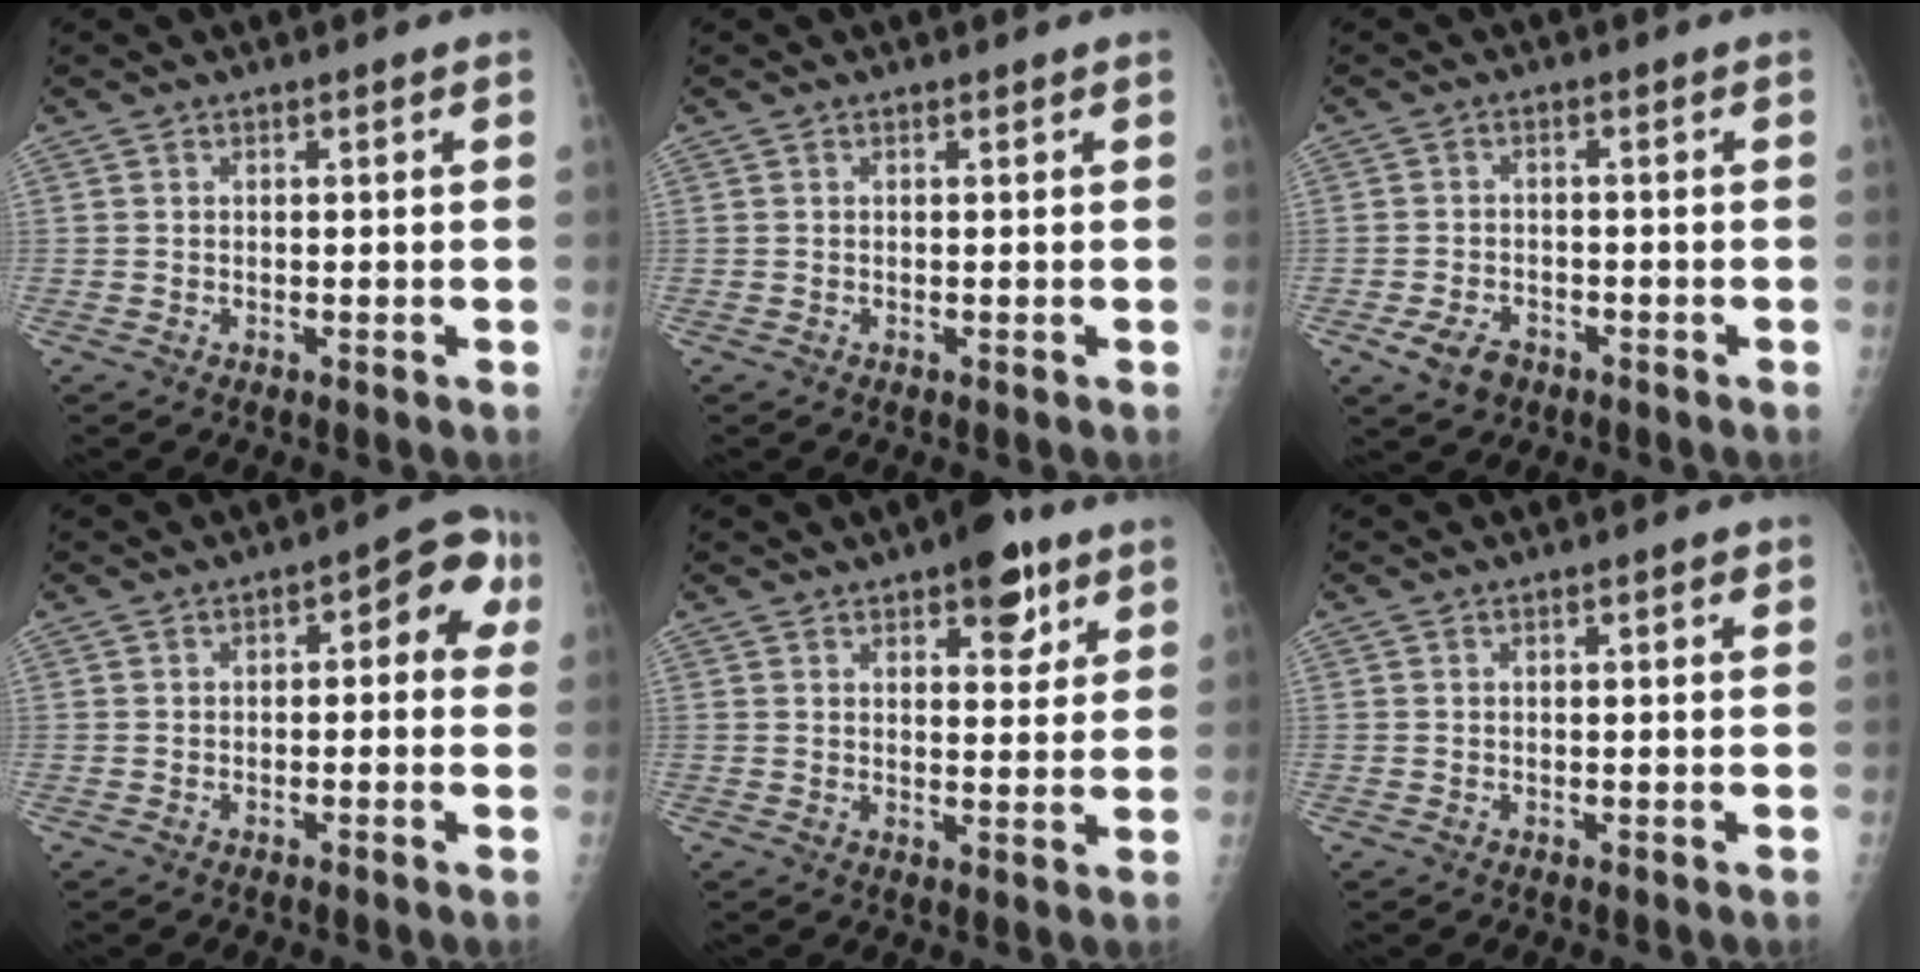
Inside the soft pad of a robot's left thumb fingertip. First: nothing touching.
{"total": 0.0}
{"total": 4.7, "force": [-2.4, 3.3, 2.4], "torque": [-0.041, 0.009, -0.037]}
{"total": 7.5, "force": [1.1, 3.7, 6.4], "torque": [-0.046, 0.029, 0.003]}
{"total": 8.4, "force": [4.8, 3.8, 5.7], "torque": [-0.047, -0.019, 0.061]}
{"total": 1.1, "force": [0.4, 0.4, 0.9], "torque": [-0.011, 0.003, 0.003]}